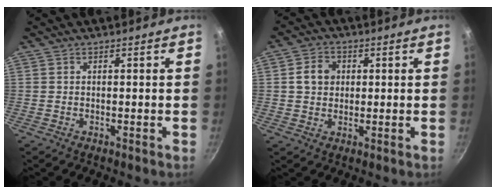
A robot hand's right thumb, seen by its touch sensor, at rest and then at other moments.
{"total": 5.2, "force": [1.0, 4.3, 2.8], "torque": [-0.036, 0.005, 0.015]}